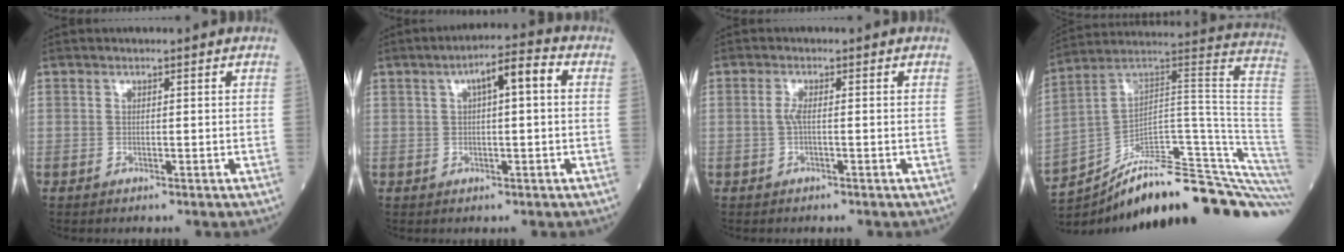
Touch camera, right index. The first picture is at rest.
{"total": 6.9, "force": [1.9, 2.0, 6.4], "torque": [-0.112, 0.032, 0.030]}
{"total": 1.8, "force": [-0.2, 0.6, 1.7], "torque": [-0.047, -0.001, -0.007]}
{"total": 32.6, "force": [-25.6, 2.8, 20.0], "torque": [-0.187, 0.023, -0.372]}